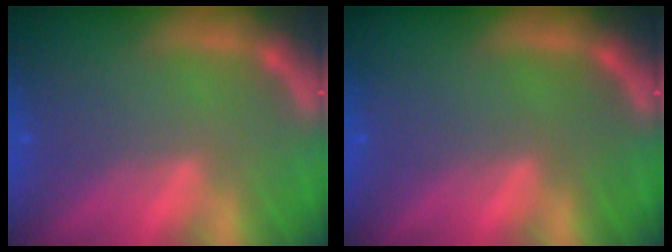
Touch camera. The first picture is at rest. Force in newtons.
{"total": 0.0}